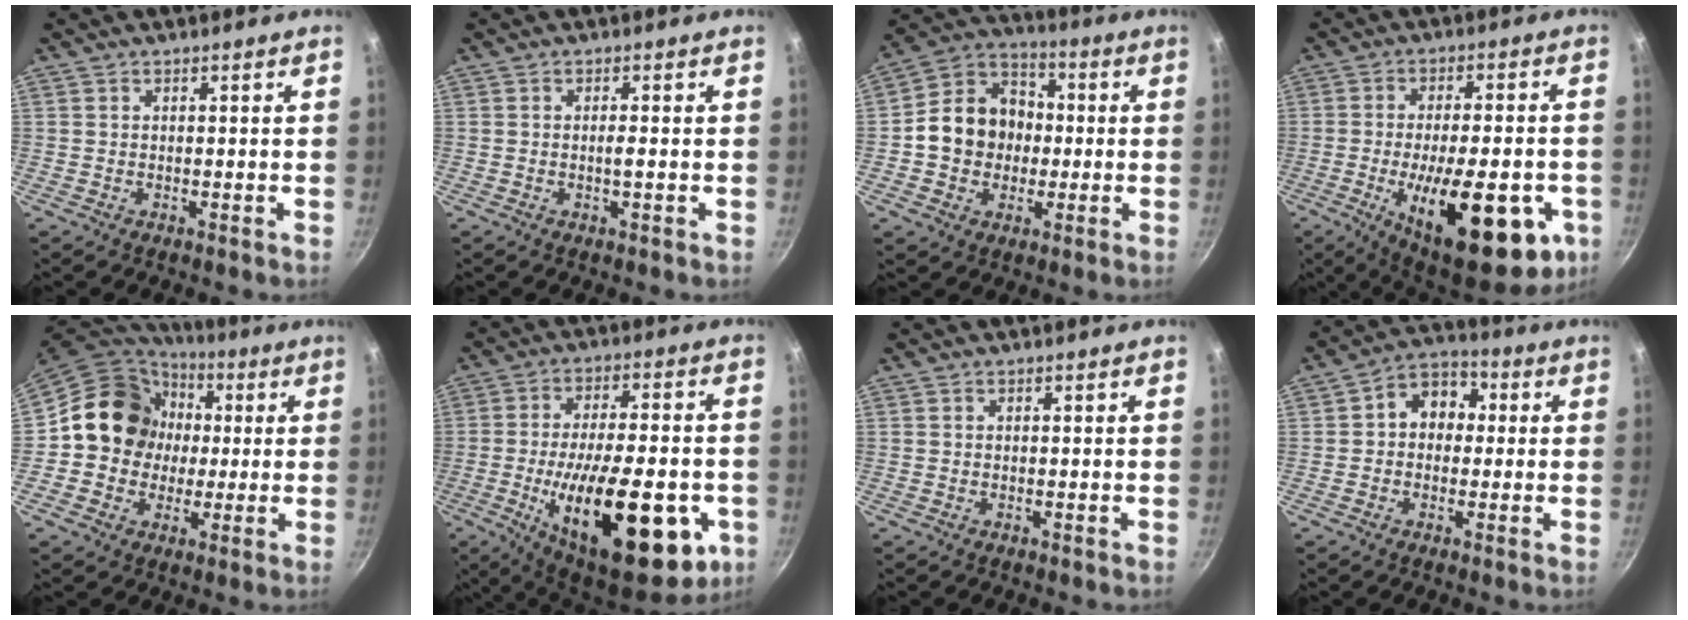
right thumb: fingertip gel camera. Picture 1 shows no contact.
{"total": 1.4, "force": [-0.2, 0.1, 1.3], "torque": [-0.032, 0.001, -0.005]}
{"total": 13.6, "force": [-0.7, 11.6, 7.1], "torque": [-0.084, 0.028, -0.029]}
{"total": 23.8, "force": [-7.8, 9.0, 20.6], "torque": [-0.268, 0.005, -0.100]}
{"total": 15.1, "force": [1.1, 13.6, 6.6], "torque": [-0.079, 0.023, 0.003]}
{"total": 27.9, "force": [-8.1, 11.2, 24.3], "torque": [-0.348, 0.010, -0.109]}
{"total": 0.0}
{"total": 8.2, "force": [0.7, 6.6, 4.8], "torque": [-0.028, 0.020, -0.009]}